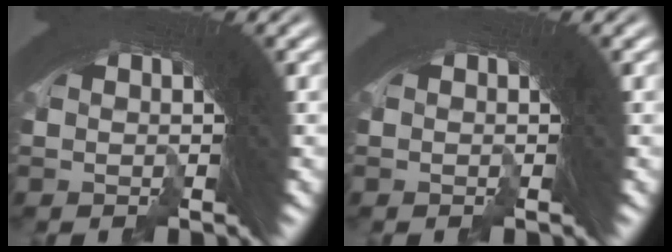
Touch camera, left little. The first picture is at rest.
{"total": 0.0}